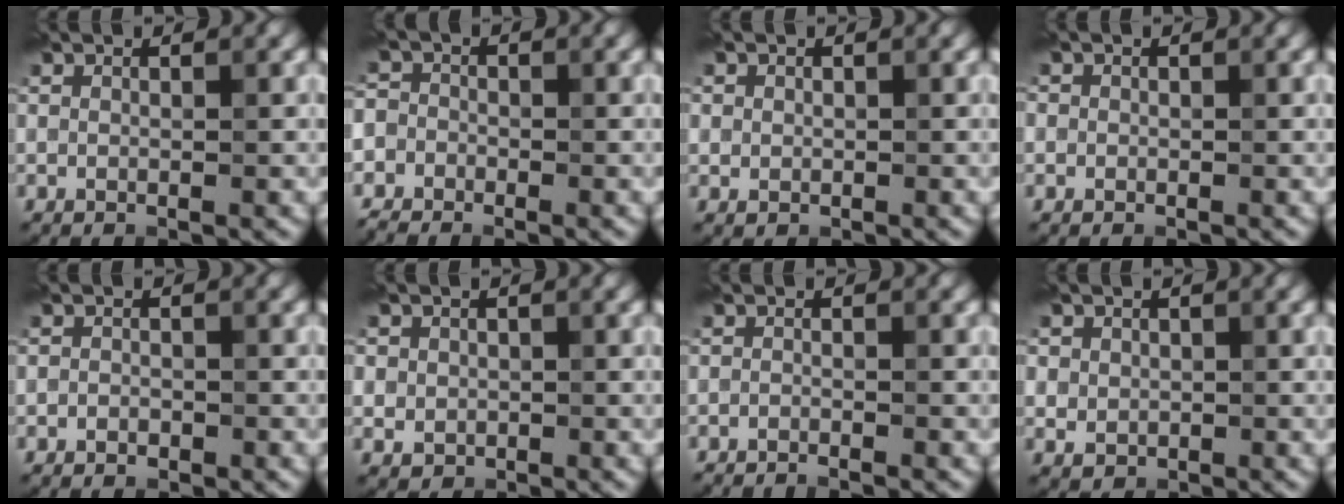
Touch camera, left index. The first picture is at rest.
{"total": 5.1, "force": [-3.7, 3.2, 1.3], "torque": [-0.021, 0.003, -0.071]}
{"total": 2.2, "force": [0.9, 1.9, 0.8], "torque": [-0.004, 0.014, 0.008]}
{"total": 1.9, "force": [0.7, 1.7, 0.6], "torque": [0.011, 0.018, -0.012]}
{"total": 0.9, "force": [-0.6, 0.6, 0.4], "torque": [-0.001, 0.001, -0.012]}
{"total": 4.2, "force": [1.1, 3.7, 1.5], "torque": [-0.022, 0.027, -0.002]}
{"total": 1.6, "force": [-1.6, -0.2, 0.3], "torque": [-0.007, 0.000, -0.027]}
{"total": 4.5, "force": [1.6, 3.8, 1.8], "torque": [-0.033, 0.023, 0.010]}